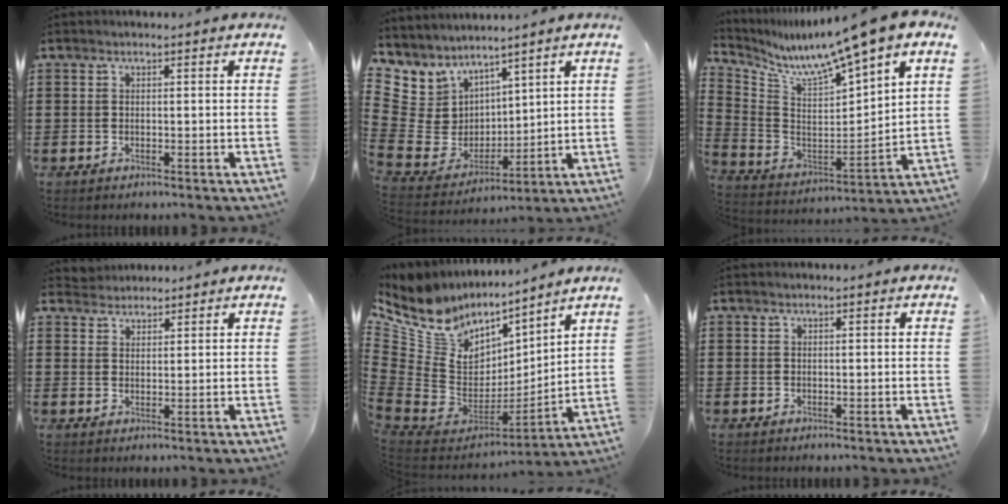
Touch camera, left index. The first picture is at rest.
{"total": 7.8, "force": [4.8, 6.1, 0.1], "torque": [-0.058, -0.048, 0.102]}
{"total": 9.7, "force": [8.5, -0.2, 4.6], "torque": [-0.114, -0.066, 0.133]}
{"total": 2.3, "force": [2.1, 0.5, -0.6], "torque": [0.003, 0.000, 0.043]}
{"total": 9.4, "force": [6.2, 6.7, 2.5], "torque": [-0.115, -0.069, 0.111]}
{"total": 0.0}